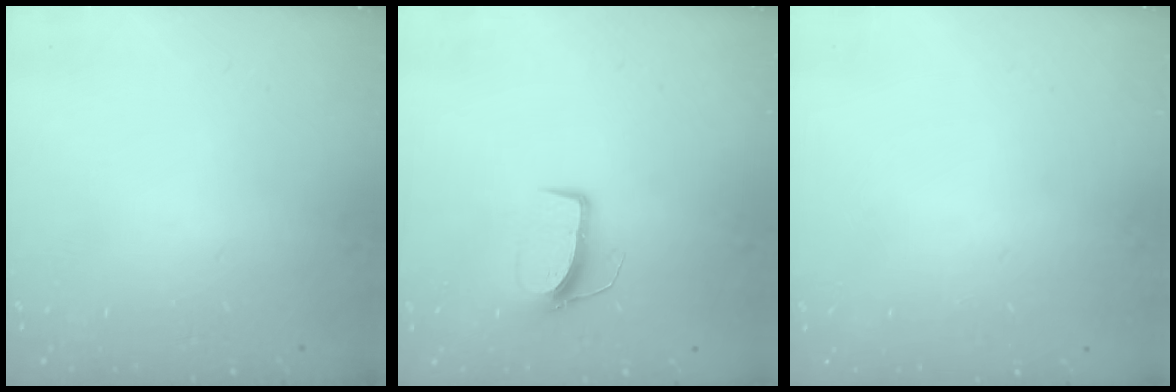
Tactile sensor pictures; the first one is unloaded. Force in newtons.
{"total": 7.8, "press": 7.7, "slide": 0.5}
{"total": 0.0}